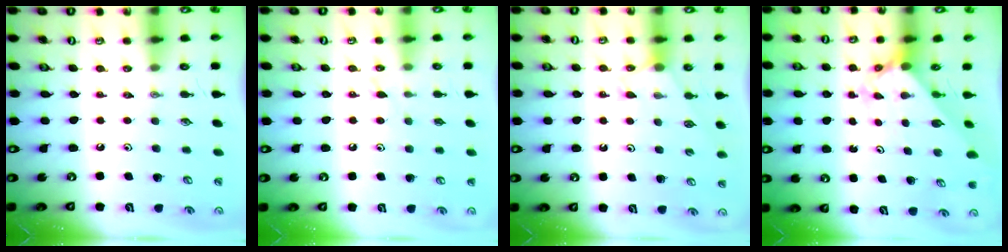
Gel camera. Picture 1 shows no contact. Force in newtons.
{"total": 5.5, "press": 5.5, "slide": 0.5}
{"total": 3.9, "press": 3.9, "slide": 0.3}
{"total": 2.2, "press": 2.2, "slide": 0.2}